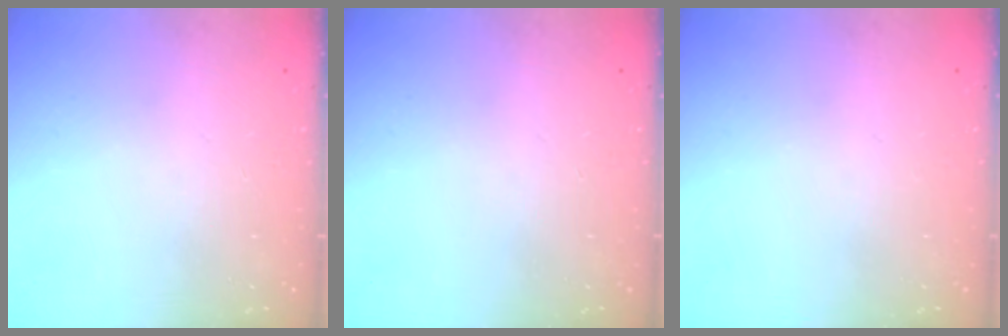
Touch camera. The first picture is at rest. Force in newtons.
{"total": 0.0}
{"total": 0.0}